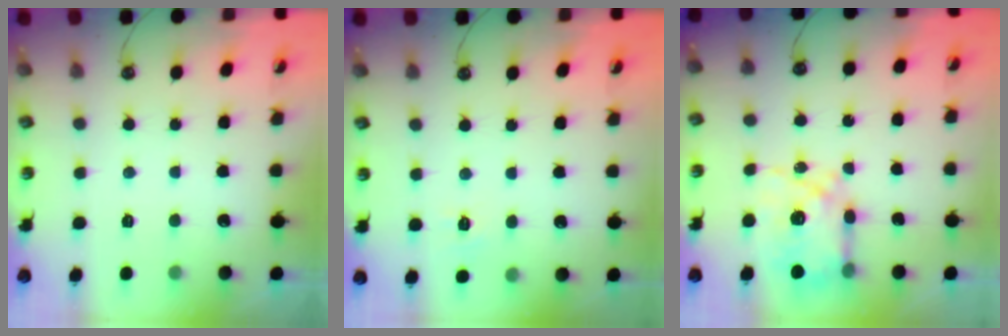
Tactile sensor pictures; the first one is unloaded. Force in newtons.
{"total": 5.4, "press": 5.4, "slide": 0.6}
{"total": 10.7, "press": 10.6, "slide": 1.1}